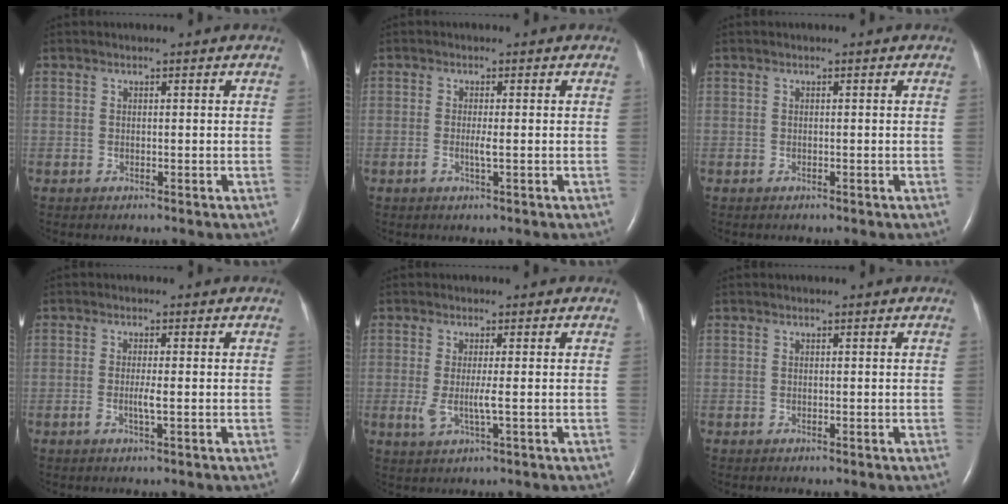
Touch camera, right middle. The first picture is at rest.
{"total": 1.6, "force": [-0.3, -0.1, 1.5], "torque": [-0.035, -0.003, -0.008]}
{"total": 0.0}
{"total": 2.0, "force": [-0.5, 0.0, 1.9], "torque": [-0.041, -0.003, -0.010]}
{"total": 3.4, "force": [-0.4, 0.1, 3.4], "torque": [-0.075, -0.009, -0.005]}
{"total": 0.0}